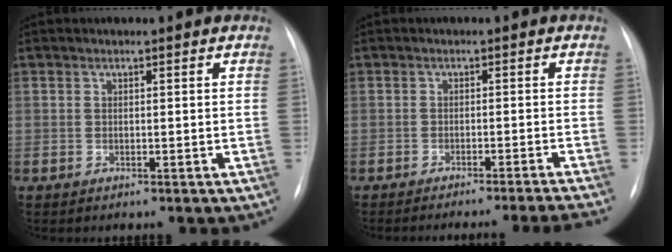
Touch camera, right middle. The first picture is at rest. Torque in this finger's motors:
{"motor_torque": [0.17, -0.18, 0.07, 0.04]}